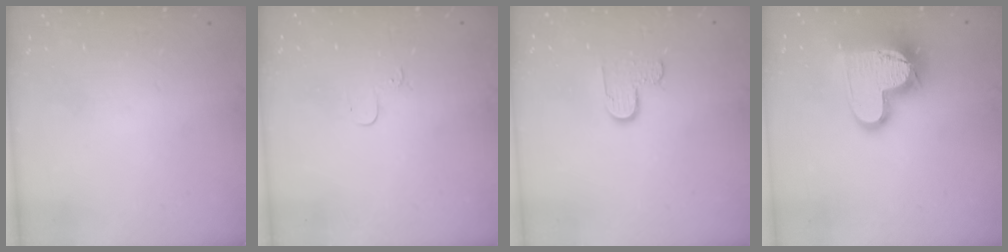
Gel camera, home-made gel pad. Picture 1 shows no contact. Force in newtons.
{"total": 2.9, "press": 2.8, "slide": 0.3}
{"total": 5.3, "press": 5.3, "slide": 0.5}
{"total": 18.9, "press": 18.9, "slide": 1.4}